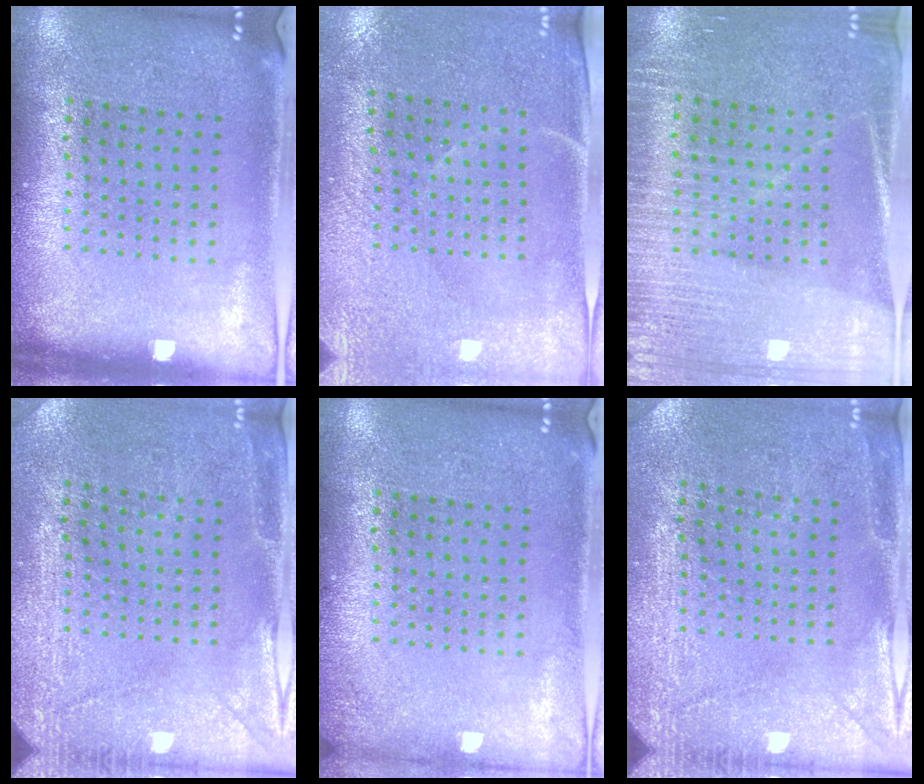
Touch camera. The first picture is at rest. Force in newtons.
{"total": 3.0, "press": 2.7, "slide": 1.4}
{"total": 3.3, "press": 2.9, "slide": 1.5}
{"total": 2.8, "press": 2.7, "slide": 0.9}
{"total": 1.0, "press": 1.0, "slide": 0.3}
{"total": 2.8, "press": 2.7, "slide": 0.9}